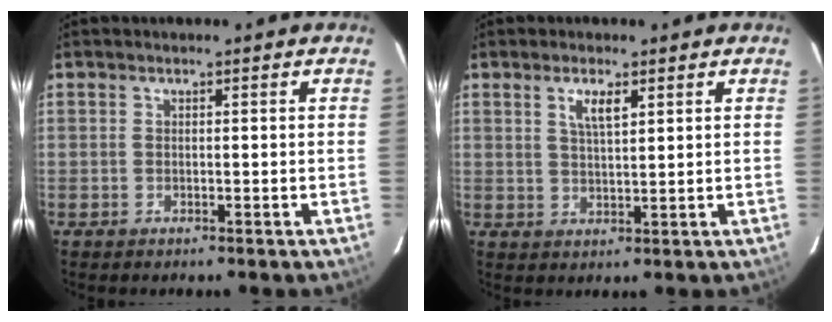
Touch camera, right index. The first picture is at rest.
{"total": 3.7, "force": [1.9, 1.0, 3.0], "torque": [-0.054, 0.001, 0.035]}